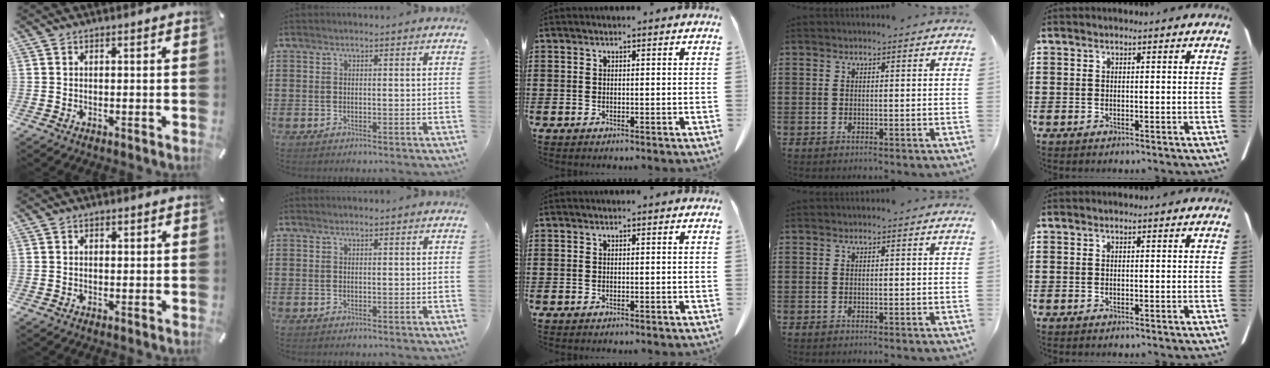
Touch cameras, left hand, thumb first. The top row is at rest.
{"thumb": {"total": 0.7, "force": [0.2, 0.6, 0.4], "torque": [-0.008, 0.005, 0.003]}}